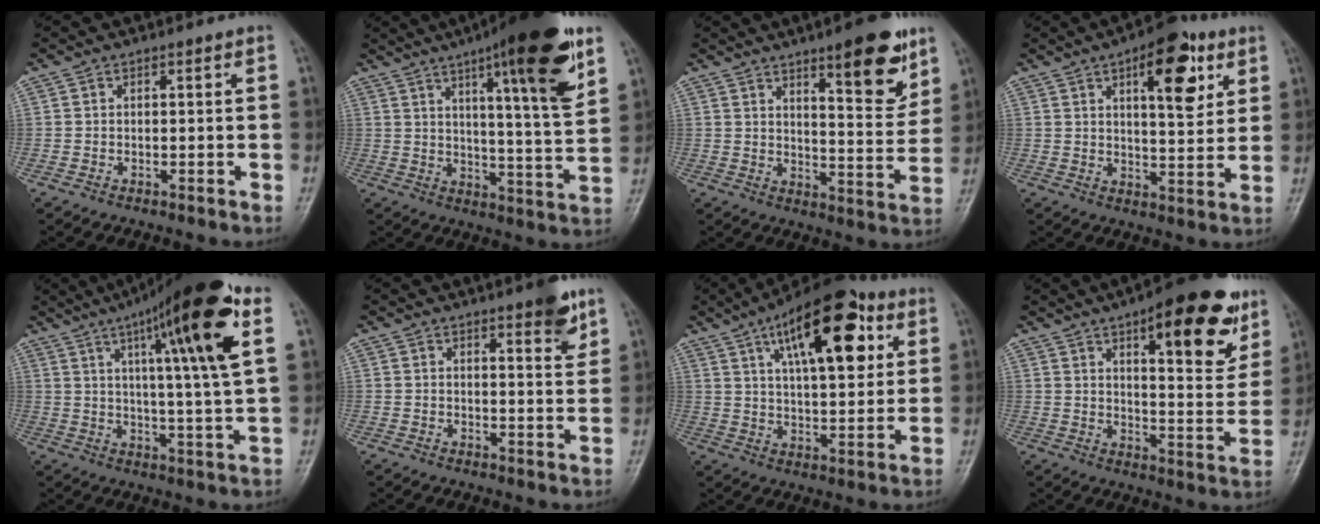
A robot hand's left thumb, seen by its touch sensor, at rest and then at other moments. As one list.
[{"total": 20.2, "force": [10.9, 3.1, 16.7], "torque": [-0.220, -0.046, 0.158]}, {"total": 13.3, "force": [8.1, 3.6, 9.9], "torque": [-0.109, -0.050, 0.115]}, {"total": 13.2, "force": [5.9, 5.5, 10.5], "torque": [-0.117, -0.021, 0.080]}, {"total": 20.2, "force": [8.5, 2.2, 18.2], "torque": [-0.270, -0.014, 0.122]}, {"total": 5.8, "force": [3.7, 1.4, 4.3], "torque": [-0.046, -0.022, 0.045]}, {"total": 19.8, "force": [8.3, 8.2, 16.0], "torque": [-0.216, -0.015, 0.126]}, {"total": 19.8, "force": [10.8, 6.9, 15.1], "torque": [-0.163, -0.046, 0.150]}]